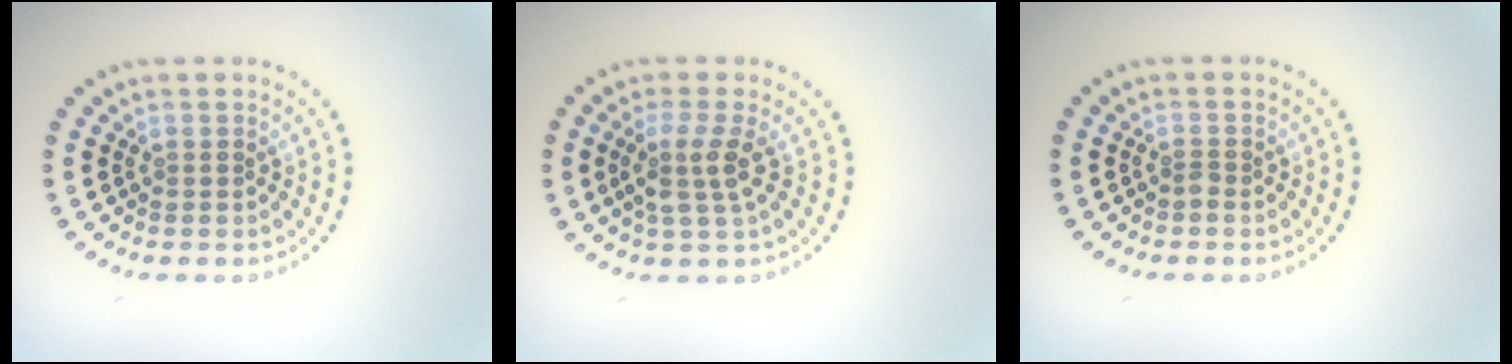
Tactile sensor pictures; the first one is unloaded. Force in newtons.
{"total": 2.8, "press": 2.3, "slide": 1.7}
{"total": 0.6, "press": 0.5, "slide": 0.4}